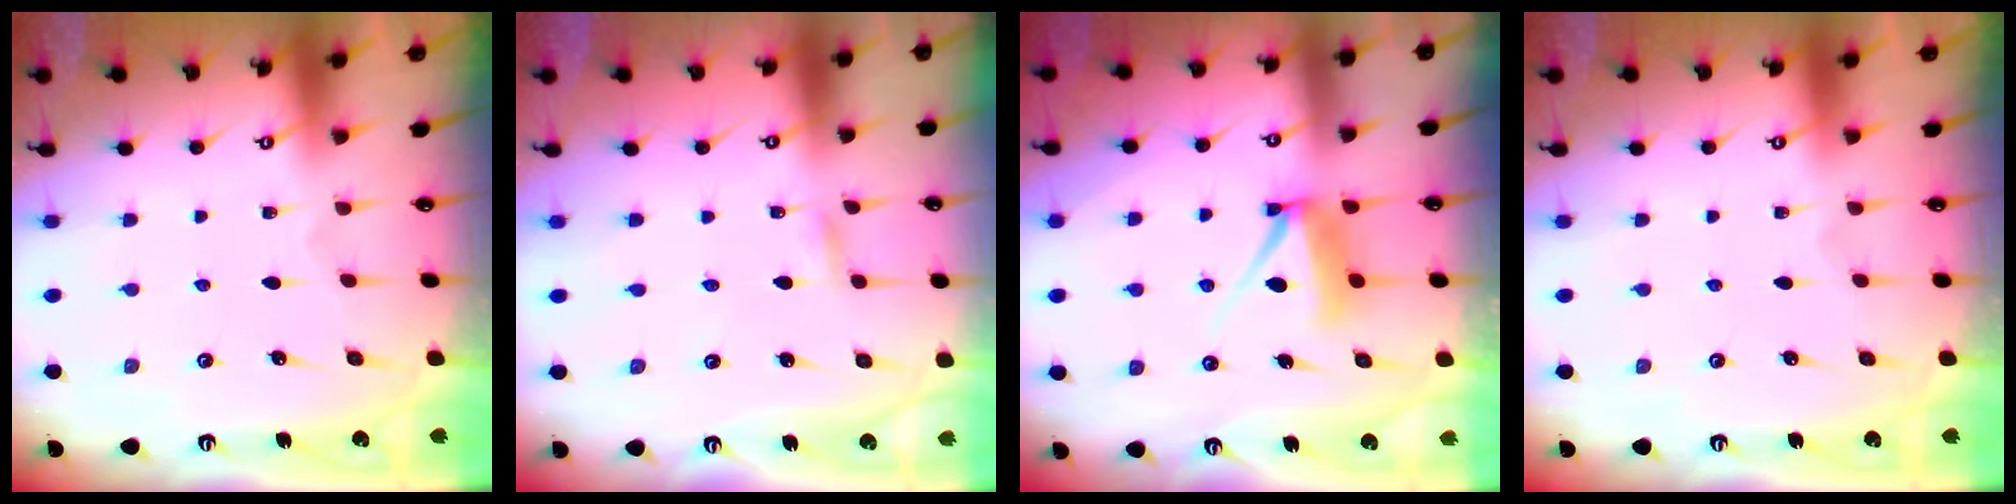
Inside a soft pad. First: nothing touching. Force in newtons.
{"total": 1.4, "press": 1.4, "slide": 0.0}
{"total": 9.9, "press": 9.9, "slide": 0.8}
{"total": 0.0}